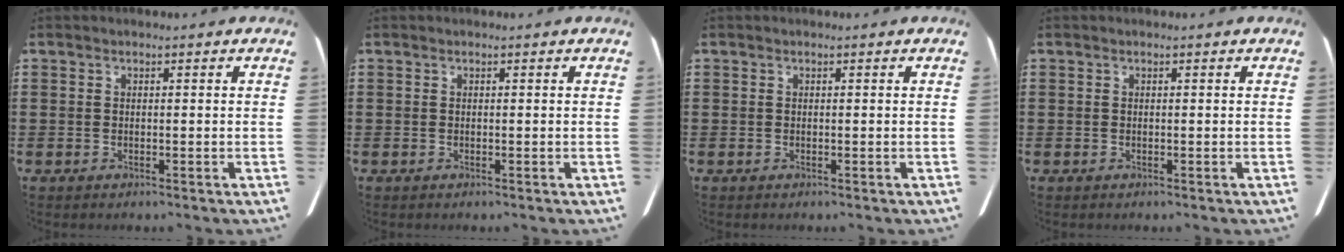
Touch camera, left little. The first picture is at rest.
{"total": 0.0}
{"total": 0.0}
{"total": 0.0}